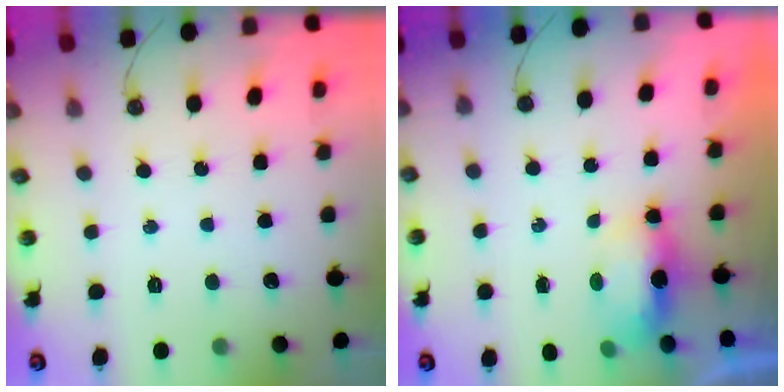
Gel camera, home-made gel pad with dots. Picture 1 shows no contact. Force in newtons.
{"total": 6.0, "press": 5.9, "slide": 0.8}